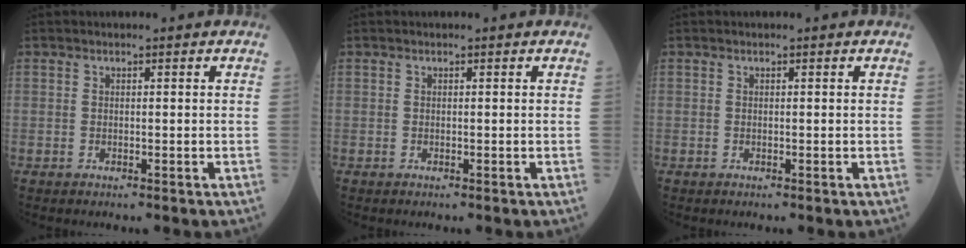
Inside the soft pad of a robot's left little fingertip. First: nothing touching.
{"total": 0.0}
{"total": 0.0}